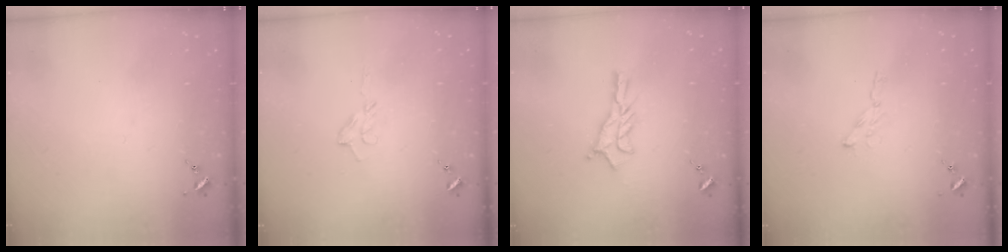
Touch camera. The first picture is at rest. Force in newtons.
{"total": 4.9, "press": 4.8, "slide": 0.6}
{"total": 10.4, "press": 10.3, "slide": 0.6}
{"total": 2.4, "press": 2.4, "slide": 0.2}